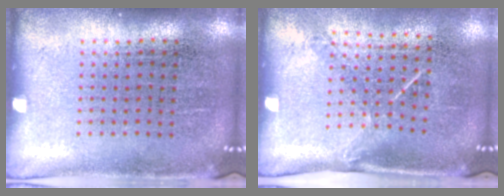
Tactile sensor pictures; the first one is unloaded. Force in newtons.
{"total": 1.4, "press": 1.0, "slide": 1.1}